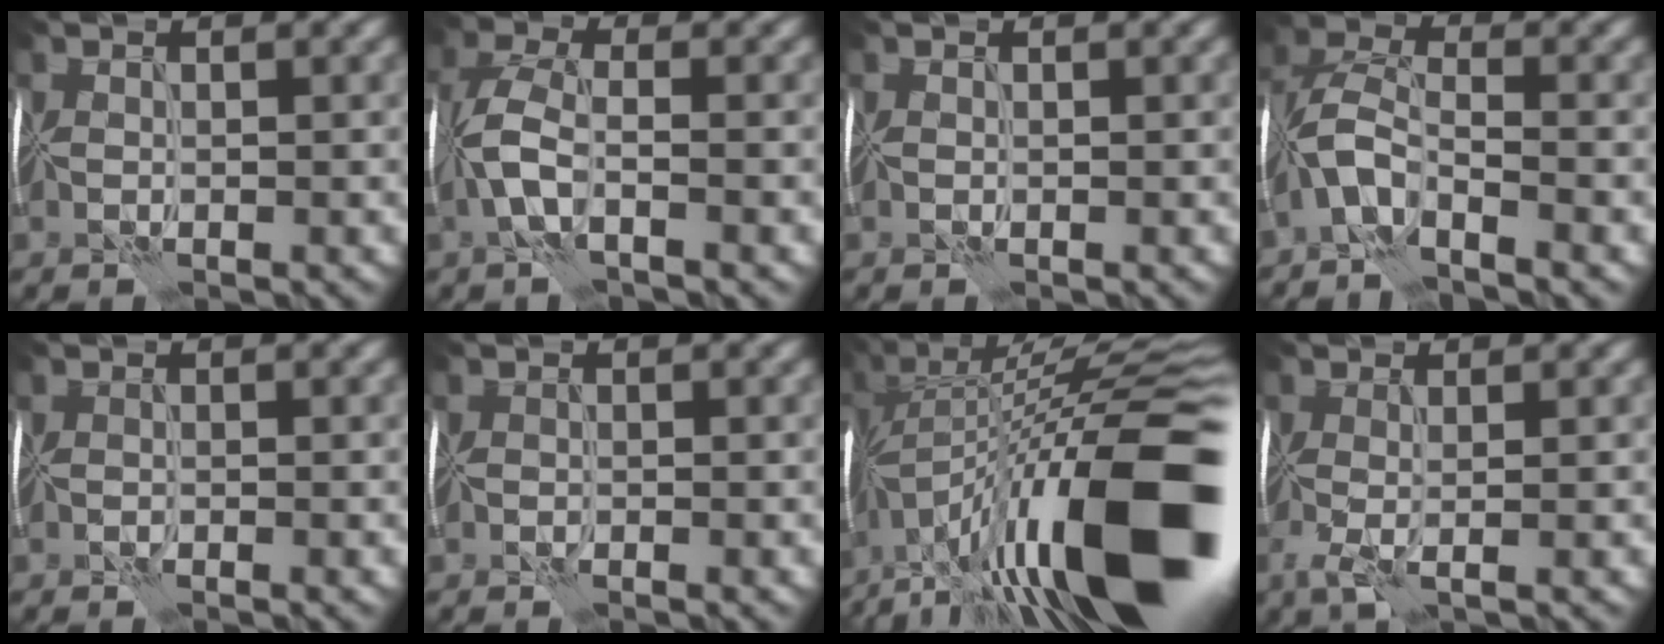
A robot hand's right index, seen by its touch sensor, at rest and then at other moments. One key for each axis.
{"total": 4.3, "fx": -1.2, "fy": 1.6, "fz": 3.8, "tx": -0.093, "ty": 0.008, "tz": -0.034}
{"total": 0.0}
{"total": 4.3, "fx": -2.6, "fy": 1.4, "fz": 3.2, "tx": -0.069, "ty": 0.006, "tz": -0.066}
{"total": 0.0}
{"total": 0.0}
{"total": 20.6, "fx": -6.1, "fy": 6.2, "fz": 18.7, "tx": -0.296, "ty": 0.026, "tz": -0.110}
{"total": 2.7, "fx": -0.5, "fy": 0.7, "fz": 2.6, "tx": -0.051, "ty": -0.007, "tz": -0.010}